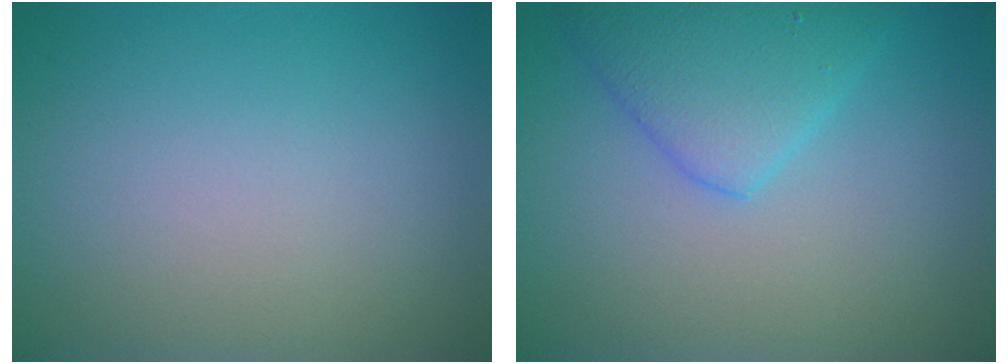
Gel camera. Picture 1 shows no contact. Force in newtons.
{"total": 4.0, "press": 4.0, "slide": 0.2}